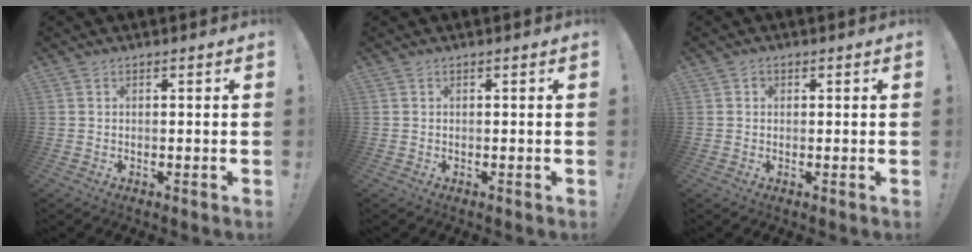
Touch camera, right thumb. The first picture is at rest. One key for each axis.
{"total": 0.0}
{"total": 1.0, "fx": 0.1, "fy": 1.0, "fz": 0.3, "tx": -0.004, "ty": 0.002, "tz": 0.001}